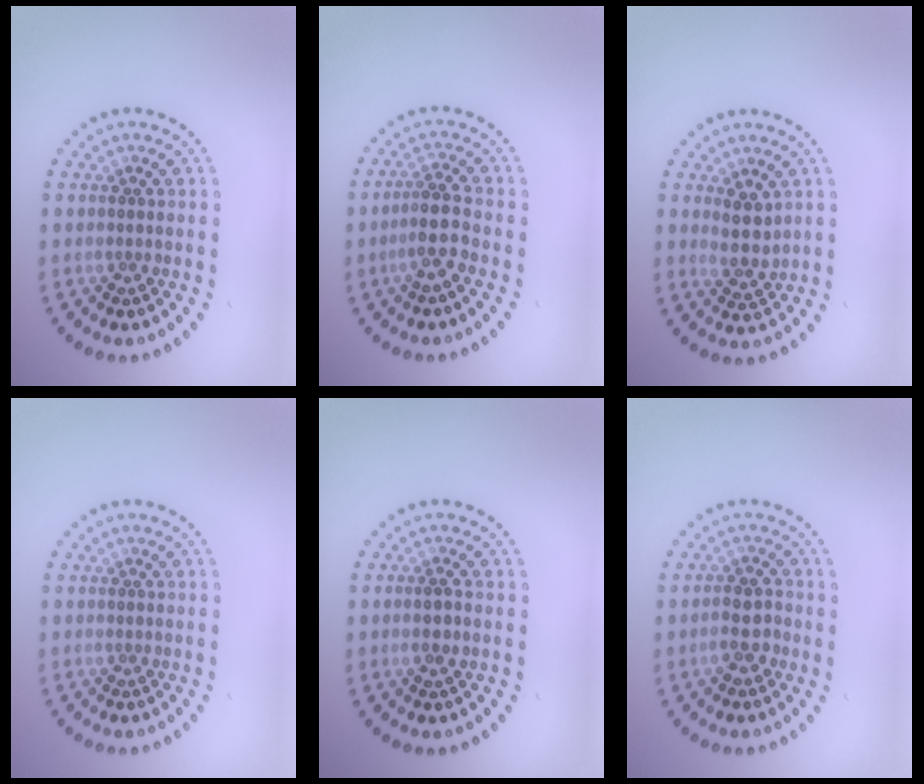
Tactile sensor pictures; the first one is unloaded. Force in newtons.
{"total": 2.8, "press": 2.4, "slide": 1.4}
{"total": 2.5, "press": 2.2, "slide": 1.2}
{"total": 0.0}
{"total": 1.1, "press": 1.0, "slide": 0.4}
{"total": 2.2, "press": 2.1, "slide": 0.7}